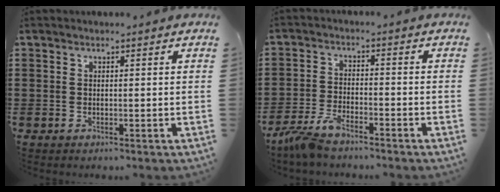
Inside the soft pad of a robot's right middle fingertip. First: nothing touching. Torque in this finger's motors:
{"motor_torque": [0.44, 0.29, 0.24, 0.11]}